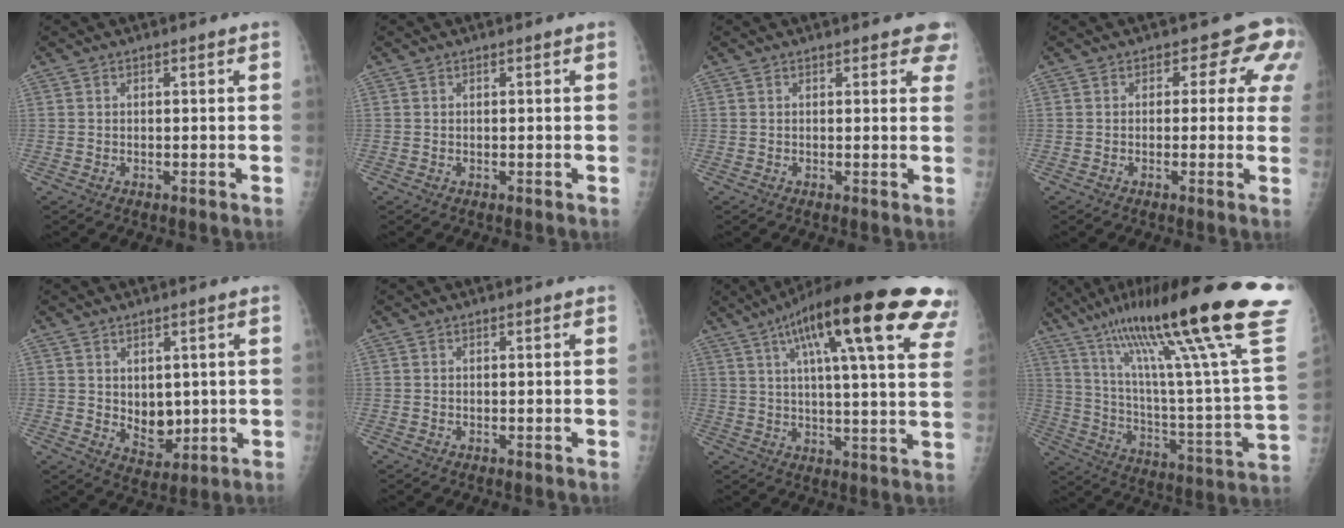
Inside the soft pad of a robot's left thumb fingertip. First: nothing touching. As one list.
[{"total": 0.0}, {"total": 3.9, "force": [3.1, 1.8, 1.6], "torque": [0.016, -0.009, 0.023]}, {"total": 6.4, "force": [2.5, 4.4, 4.0], "torque": [-0.002, -0.002, 0.008]}, {"total": 6.3, "force": [0.7, 4.5, 4.4], "torque": [-0.040, -0.019, 0.031]}, {"total": 0.0}, {"total": 27.8, "force": [14.2, 6.0, 23.2], "torque": [-0.310, 0.001, 0.191]}, {"total": 36.7, "force": [22.6, 4.3, 28.6], "torque": [-0.380, -0.056, 0.359]}]